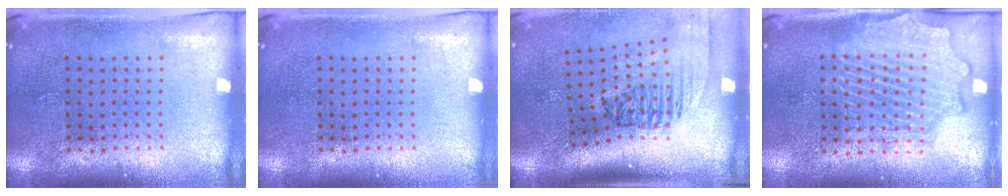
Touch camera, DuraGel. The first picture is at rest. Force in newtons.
{"total": 0.0}
{"total": 2.4, "press": 1.6, "slide": 1.7}
{"total": 2.6, "press": 2.6, "slide": 0.3}